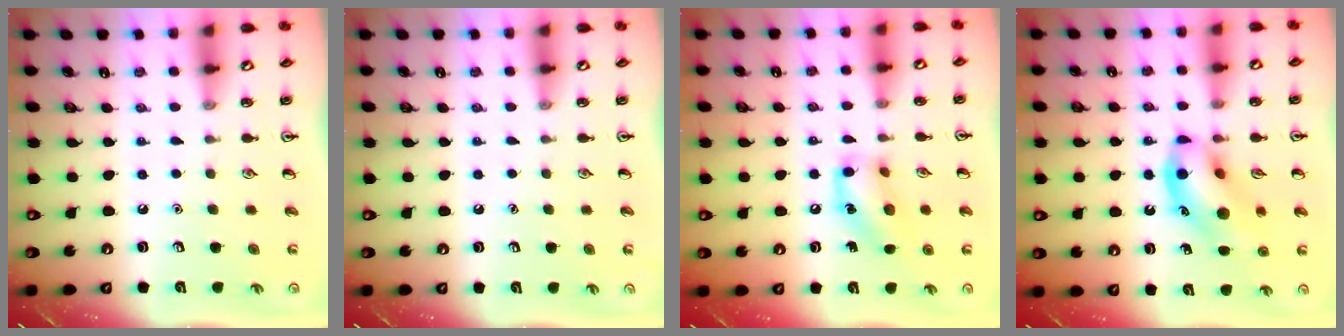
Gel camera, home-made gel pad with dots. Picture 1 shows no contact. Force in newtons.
{"total": 0.0}
{"total": 12.2, "press": 12.1, "slide": 2.0}
{"total": 13.5, "press": 13.3, "slide": 2.7}